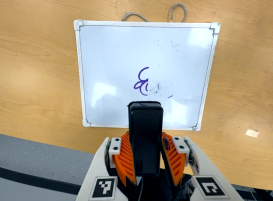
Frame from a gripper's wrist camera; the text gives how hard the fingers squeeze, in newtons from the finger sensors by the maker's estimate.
{"total": 9.8, "left": 7.6, "right": 11.9}